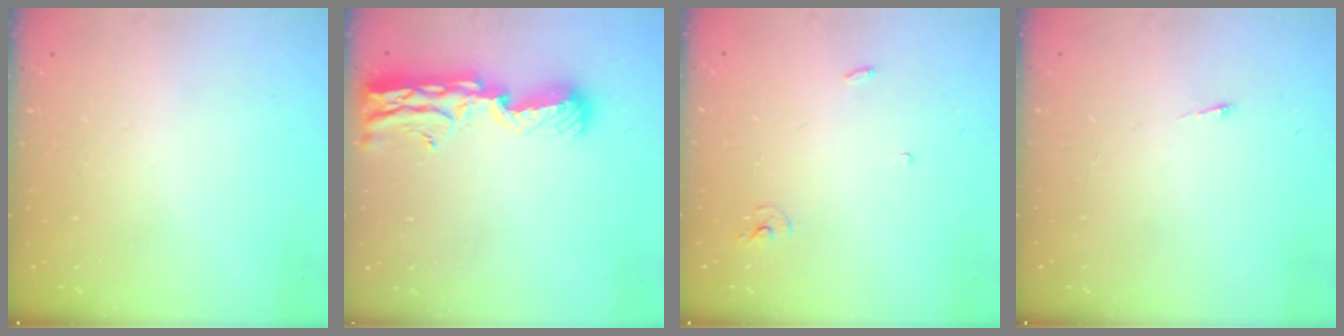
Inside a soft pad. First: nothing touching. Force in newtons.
{"total": 11.5, "press": 11.4, "slide": 1.6}
{"total": 2.5, "press": 2.5, "slide": 0.1}
{"total": 2.6, "press": 2.5, "slide": 0.3}